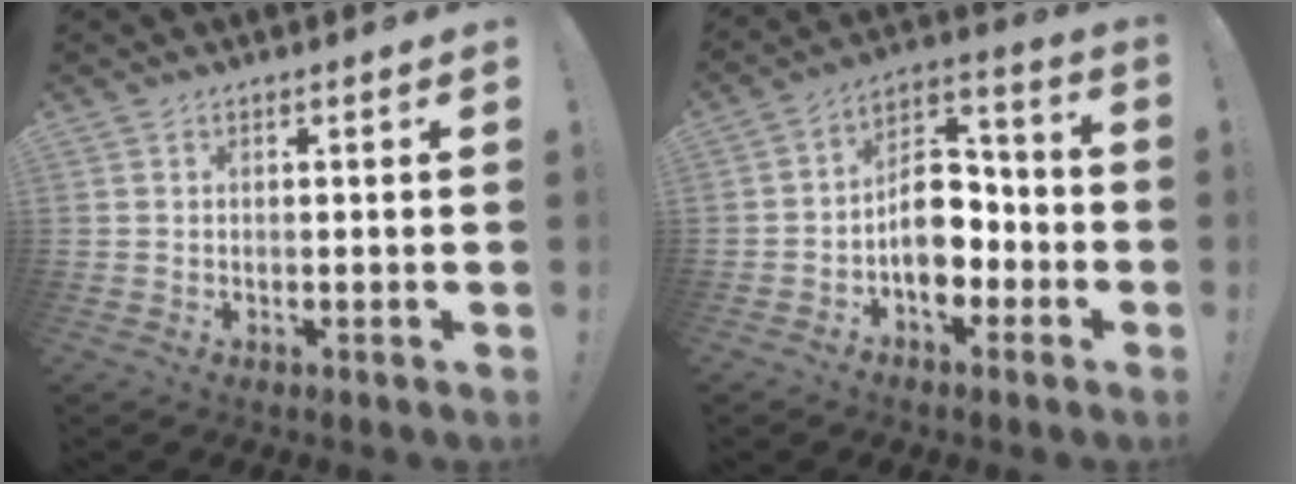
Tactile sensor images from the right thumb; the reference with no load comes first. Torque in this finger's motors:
{"motor_torque": [2.32, 1.40, 1.03, -1.01, 0.15]}